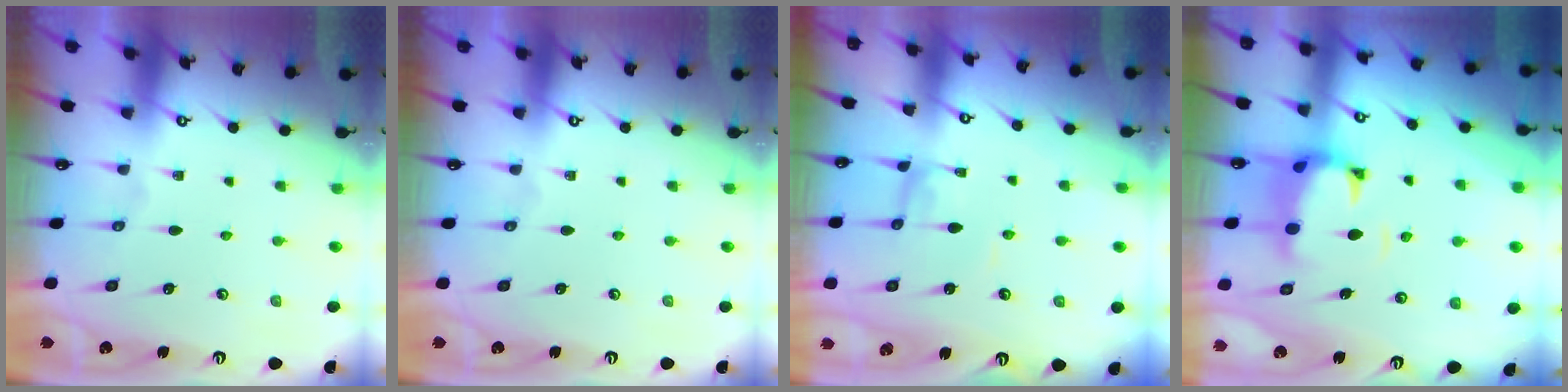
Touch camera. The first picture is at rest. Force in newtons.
{"total": 0.0}
{"total": 2.2, "press": 2.2, "slide": 0.1}
{"total": 2.3, "press": 2.0, "slide": 1.2}